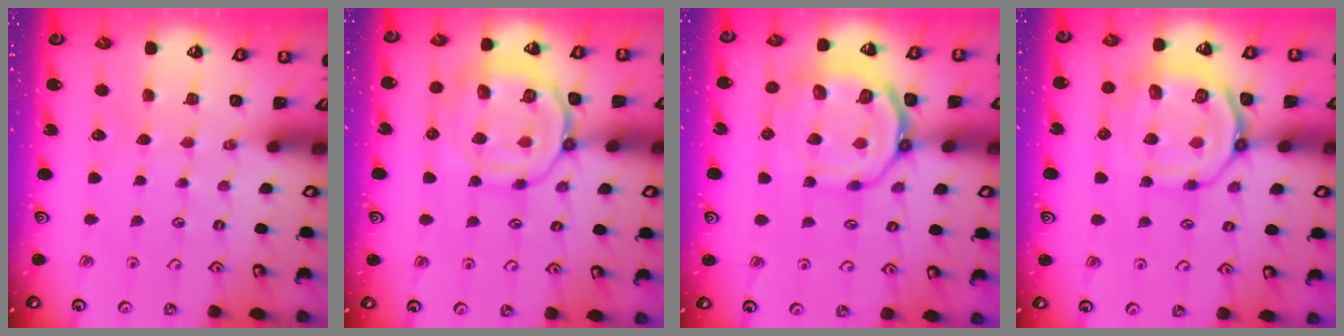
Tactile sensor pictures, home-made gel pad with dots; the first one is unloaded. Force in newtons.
{"total": 13.1, "press": 13.0, "slide": 1.2}
{"total": 13.7, "press": 13.5, "slide": 2.2}
{"total": 13.7, "press": 13.6, "slide": 1.5}